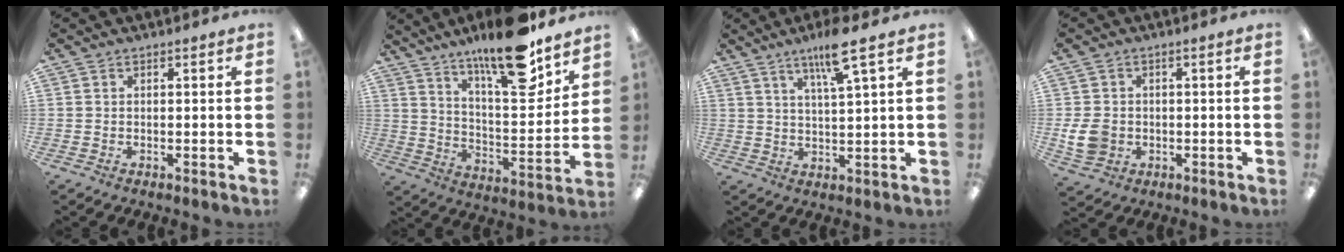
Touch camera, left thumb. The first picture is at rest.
{"total": 19.7, "force": [15.4, 4.7, 11.4], "torque": [-0.180, -0.105, 0.252]}
{"total": 8.8, "force": [5.7, 0.9, 6.6], "torque": [-0.119, -0.019, 0.091]}
{"total": 6.7, "force": [-0.8, 5.6, 3.6], "torque": [-0.082, 0.005, -0.013]}